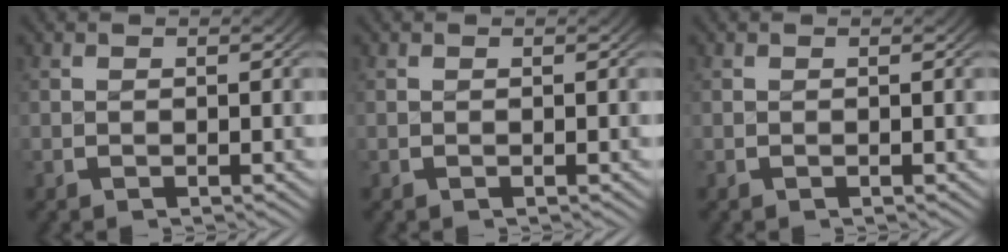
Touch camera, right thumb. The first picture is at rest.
{"total": 0.0}
{"total": 0.0}